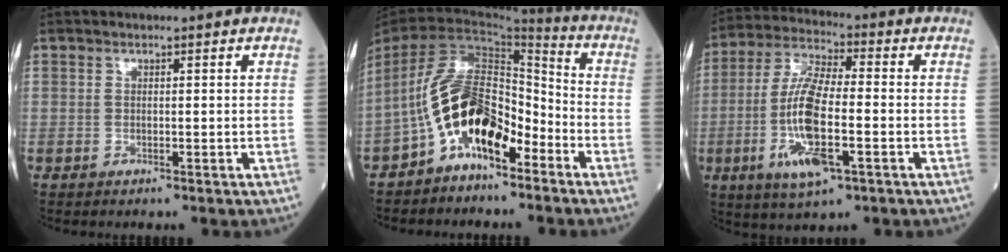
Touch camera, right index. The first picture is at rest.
{"total": 12.7, "force": [-6.5, 5.9, 9.2], "torque": [-0.188, 0.029, -0.119]}
{"total": 13.1, "force": [-3.5, 3.0, 12.2], "torque": [-0.254, -0.011, -0.063]}